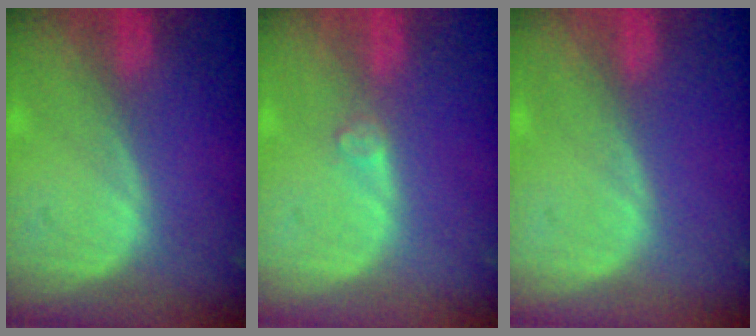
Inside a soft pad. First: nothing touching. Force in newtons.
{"total": 1.2, "press": 1.2, "slide": 0.3}
{"total": 0.0}